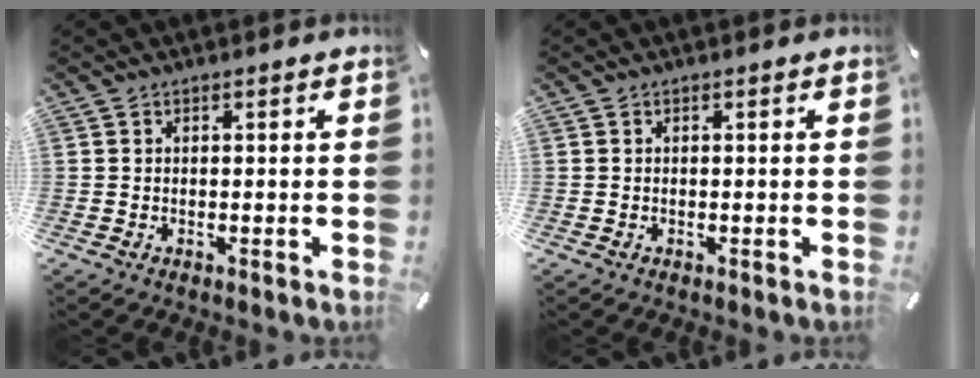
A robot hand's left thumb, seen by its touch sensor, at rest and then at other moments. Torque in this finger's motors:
{"motor_torque": [0.00, 0.08, -0.07, -0.01, 0.02]}